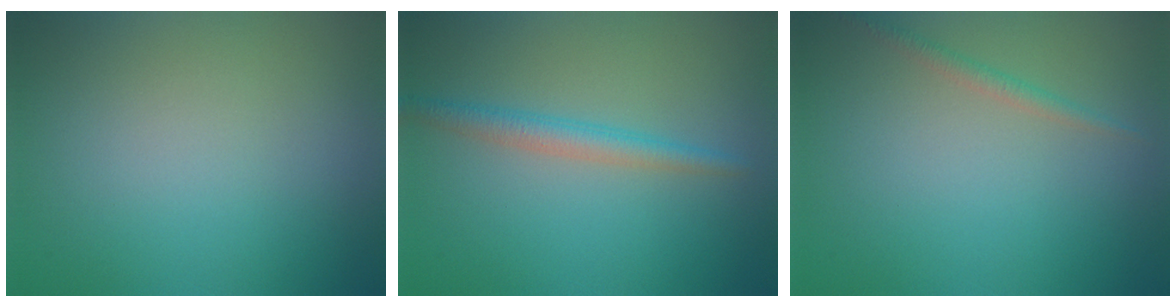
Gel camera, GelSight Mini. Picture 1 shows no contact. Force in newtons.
{"total": 2.3, "press": 2.3, "slide": 0.1}
{"total": 1.2, "press": 1.1, "slide": 0.1}